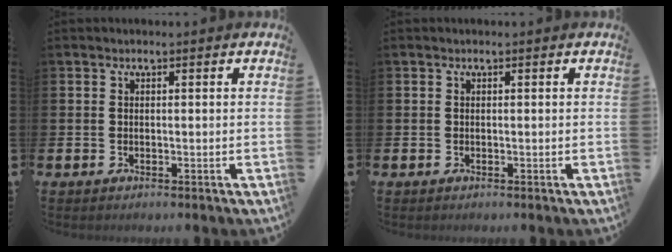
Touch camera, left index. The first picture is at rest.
{"total": 0.0}